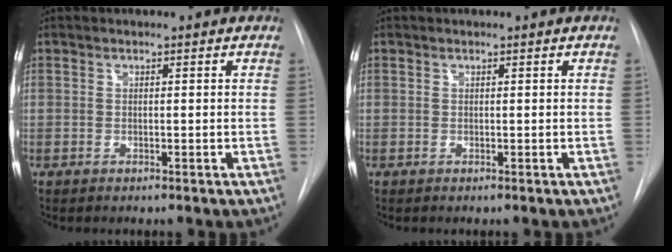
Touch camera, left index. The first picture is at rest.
{"total": 0.0}